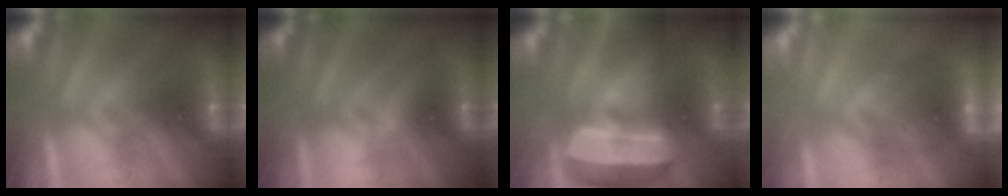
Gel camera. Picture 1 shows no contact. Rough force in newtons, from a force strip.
{"total": 2.9}
{"total": 9.2}
{"total": 5.7}